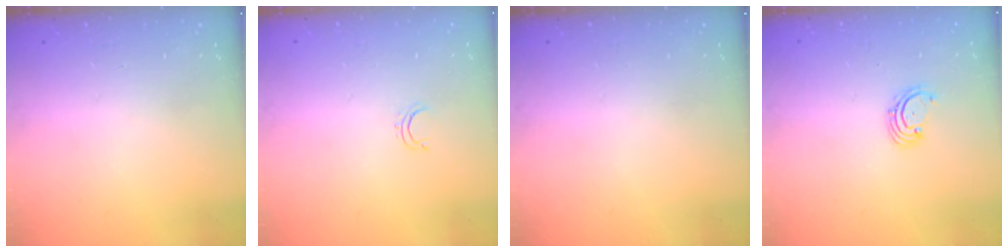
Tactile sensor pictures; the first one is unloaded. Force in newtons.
{"total": 2.8, "press": 2.8, "slide": 0.2}
{"total": 0.0}
{"total": 1.8, "press": 1.7, "slide": 0.6}